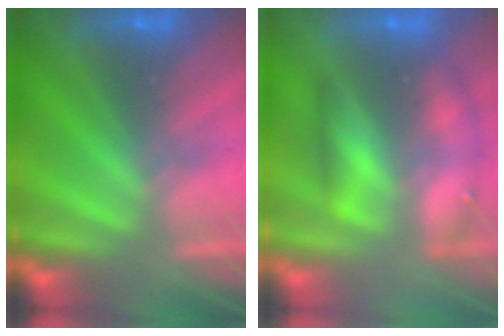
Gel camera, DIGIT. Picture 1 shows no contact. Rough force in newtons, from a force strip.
{"total": 2.6}